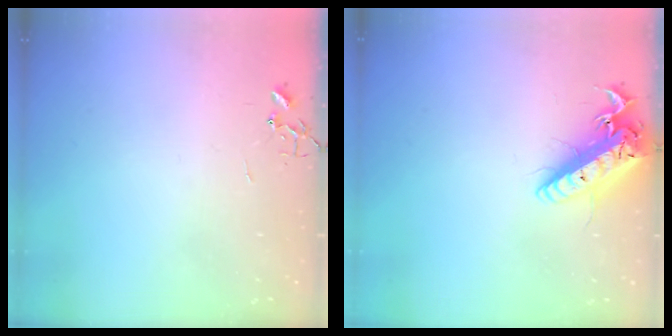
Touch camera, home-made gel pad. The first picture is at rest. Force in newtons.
{"total": 19.7, "press": 19.5, "slide": 2.7}